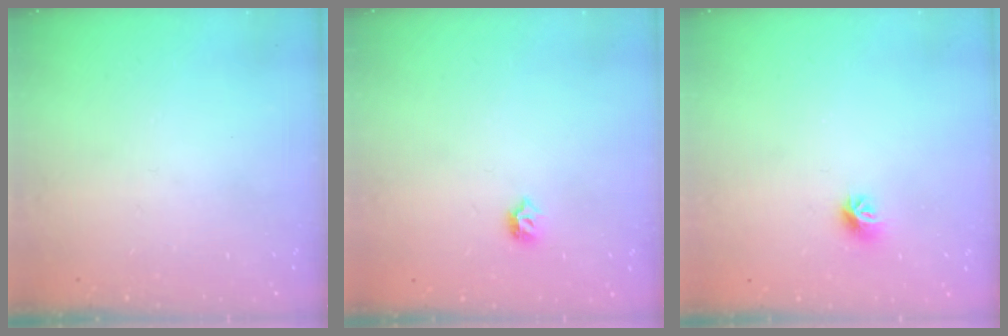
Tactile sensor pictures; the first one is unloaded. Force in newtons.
{"total": 4.8, "press": 4.7, "slide": 1.0}
{"total": 7.4, "press": 7.4, "slide": 0.7}